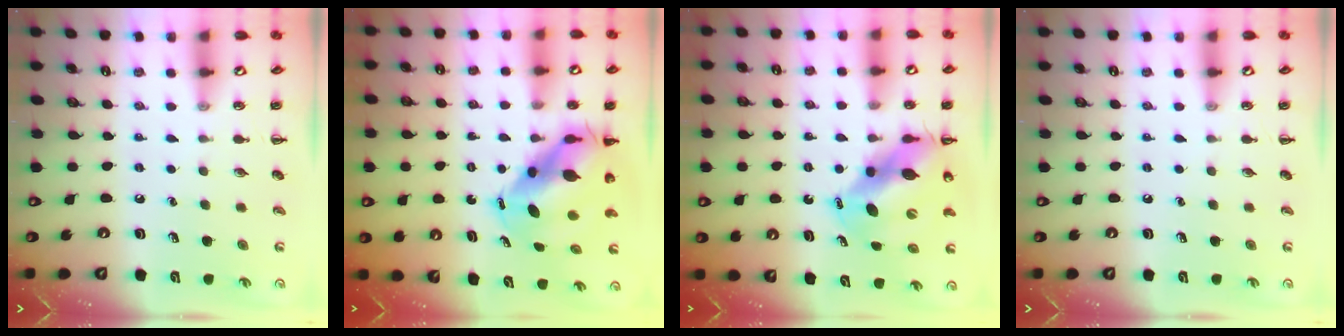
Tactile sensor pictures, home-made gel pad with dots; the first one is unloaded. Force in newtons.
{"total": 10.0, "press": 9.7, "slide": 2.6}
{"total": 11.8, "press": 11.3, "slide": 3.2}
{"total": 0.0}